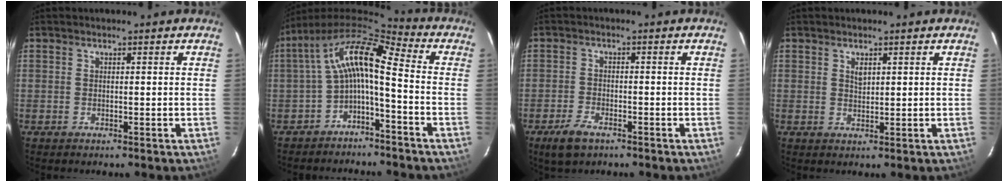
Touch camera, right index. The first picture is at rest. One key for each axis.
{"total": 11.4, "fx": -1.4, "fy": 3.5, "fz": 10.8, "tx": -0.218, "ty": 0.026, "tz": -0.034}
{"total": 5.1, "fx": -3.4, "fy": 2.3, "fz": 2.9, "tx": -0.079, "ty": -0.009, "tz": -0.062}
{"total": 1.6, "fx": 0.8, "fy": 0.9, "fz": 1.0, "tx": -0.017, "ty": 0.002, "tz": 0.015}